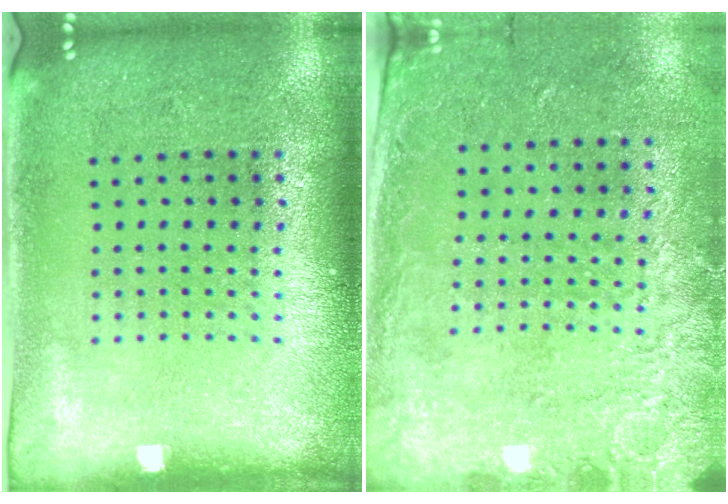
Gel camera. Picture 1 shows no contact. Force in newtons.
{"total": 2.6, "press": 1.9, "slide": 1.8}